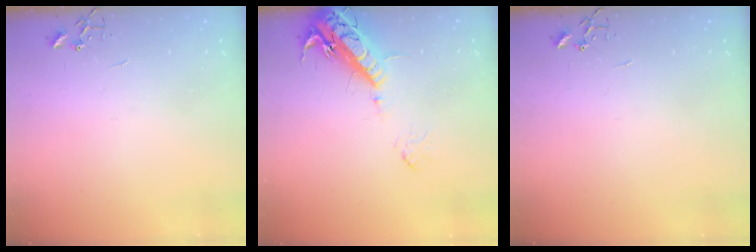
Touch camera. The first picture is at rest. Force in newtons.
{"total": 16.4, "press": 15.9, "slide": 3.8}
{"total": 0.0}